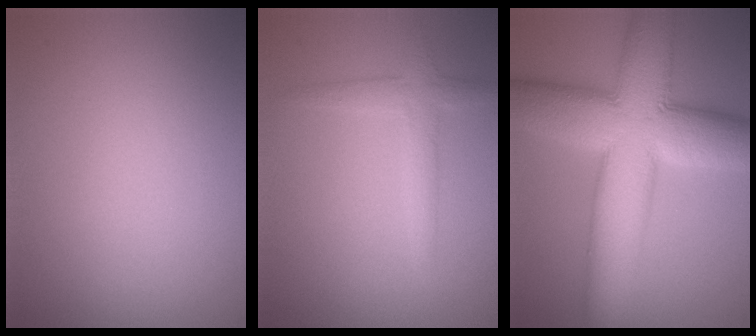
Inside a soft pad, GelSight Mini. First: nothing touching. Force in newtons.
{"total": 2.3, "press": 2.3, "slide": 0.1}
{"total": 13.2, "press": 13.2, "slide": 0.4}